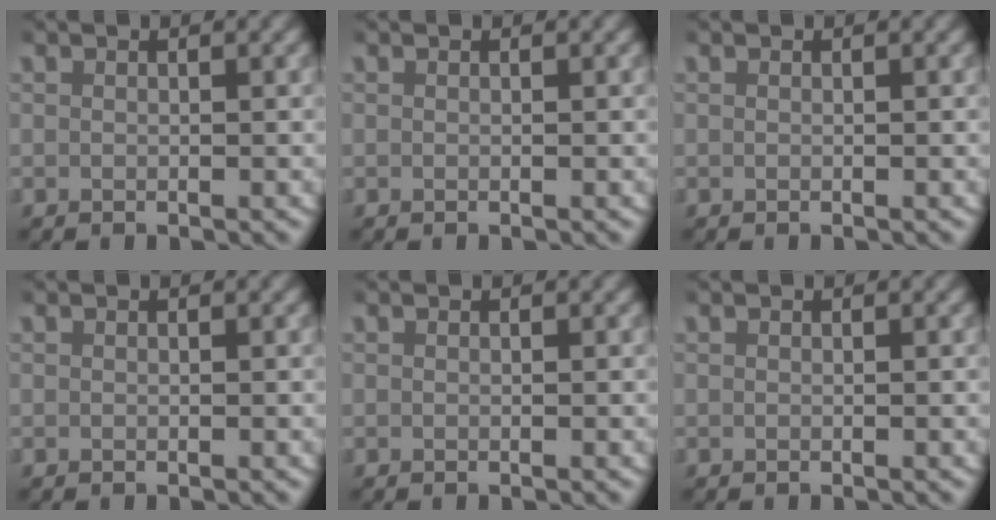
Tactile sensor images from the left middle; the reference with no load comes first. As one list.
[{"total": 0.0}, {"total": 0.0}, {"total": 0.0}, {"total": 0.0}, {"total": 0.0}]